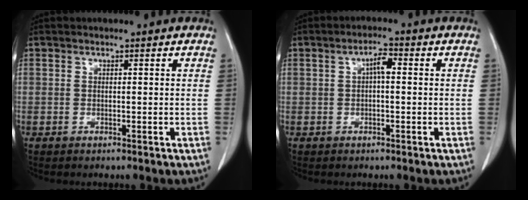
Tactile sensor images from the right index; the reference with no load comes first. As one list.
[{"total": 2.7, "force": [0.2, 0.8, 2.6], "torque": [-0.043, 0.009, 0.002]}]